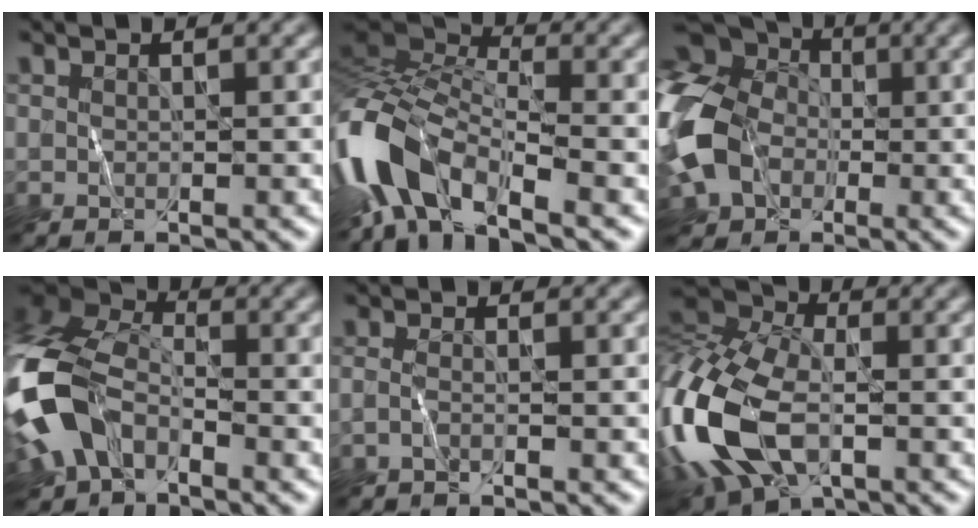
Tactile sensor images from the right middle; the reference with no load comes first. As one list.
[{"total": 10.9, "force": [-5.2, 4.6, 8.5], "torque": [-0.165, 0.004, -0.115]}, {"total": 14.3, "force": [-2.0, 12.1, 7.4], "torque": [-0.178, -0.009, -0.073]}, {"total": 9.8, "force": [-3.6, 6.2, 6.6], "torque": [-0.147, -0.004, -0.087]}, {"total": 0.8, "force": [-0.6, 0.0, 0.6], "torque": [-0.015, 0.001, -0.015]}, {"total": 15.2, "force": [-4.2, 8.5, 11.9], "torque": [-0.283, -0.007, -0.095]}]